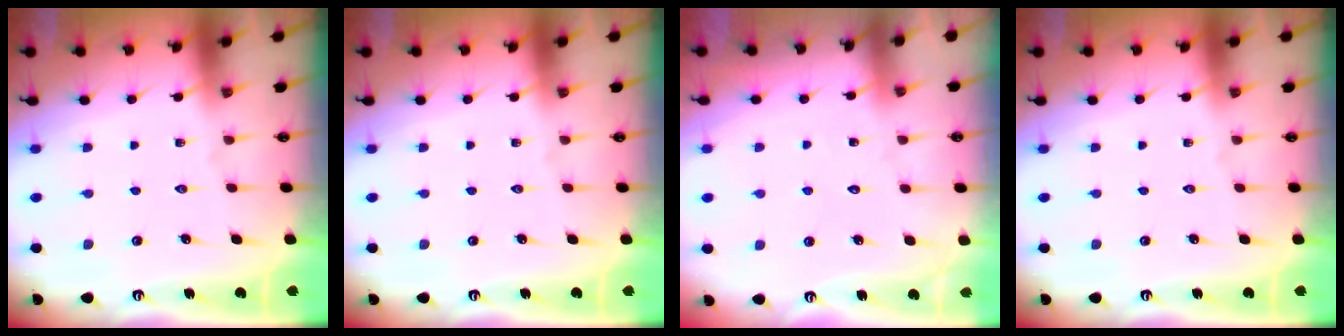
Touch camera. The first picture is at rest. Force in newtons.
{"total": 0.0}
{"total": 4.8, "press": 4.8, "slide": 0.4}
{"total": 0.0}